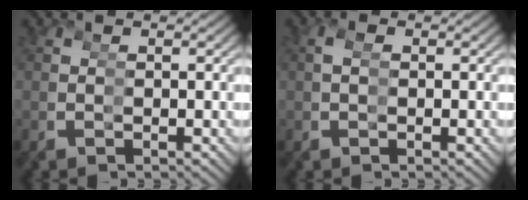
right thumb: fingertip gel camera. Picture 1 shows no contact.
{"total": 0.5, "force": [-0.3, -0.1, -0.4], "torque": [0.001, 0.000, -0.005]}